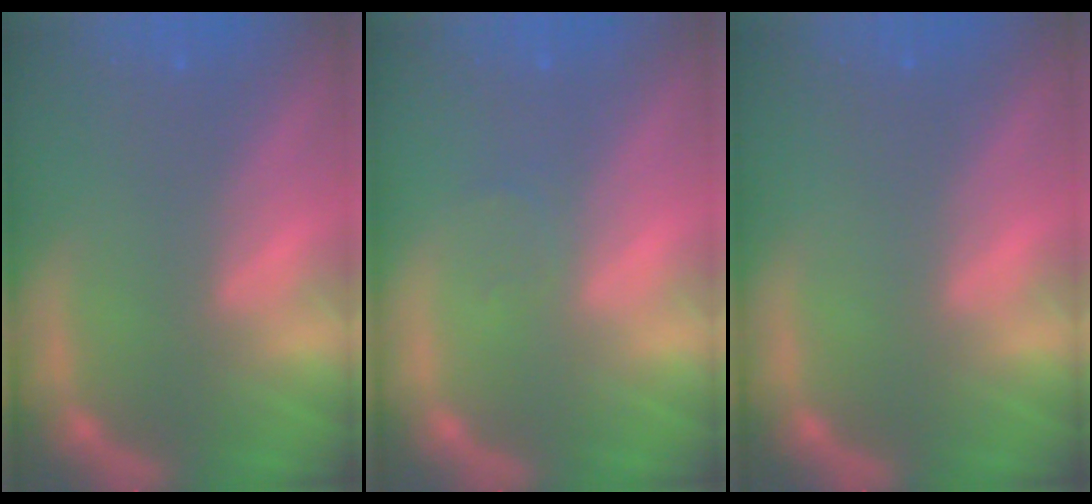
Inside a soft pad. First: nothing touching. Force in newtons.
{"total": 1.0}
{"total": 0.0}